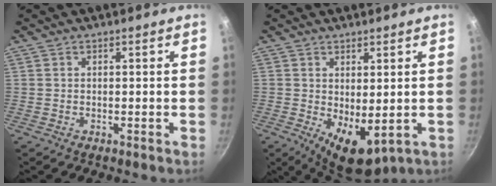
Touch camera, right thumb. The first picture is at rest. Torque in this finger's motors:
{"motor_torque": [-0.36, 0.74, 0.97, -0.37, 0.05]}